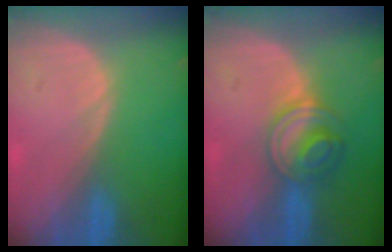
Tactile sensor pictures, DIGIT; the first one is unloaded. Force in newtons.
{"total": 5.8, "press": 5.5, "slide": 1.9}